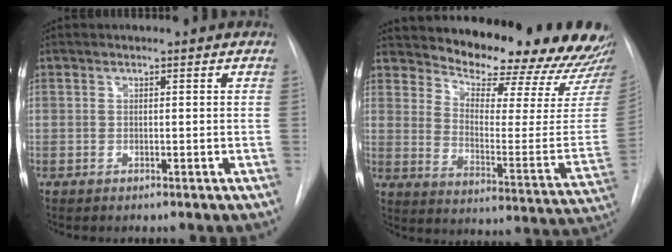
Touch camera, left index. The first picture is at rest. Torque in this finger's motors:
{"motor_torque": [0.26, -0.48, 0.52, 0.07]}